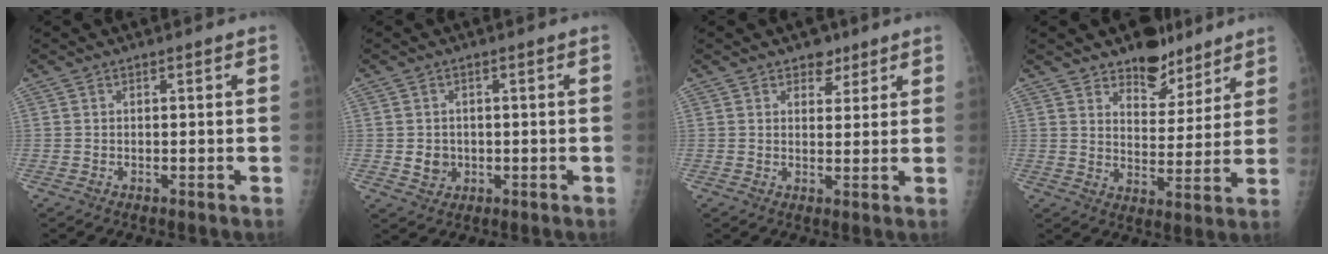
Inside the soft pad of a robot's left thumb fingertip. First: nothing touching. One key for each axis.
{"total": 3.3, "fx": -0.2, "fy": 3.0, "fz": 1.4, "tx": -0.007, "ty": 0.001, "tz": 0.006}
{"total": 3.9, "fx": 2.7, "fy": 2.6, "fz": 1.3, "tx": 0.006, "ty": -0.014, "tz": 0.039}
{"total": 9.8, "fx": 7.5, "fy": 5.4, "fz": 3.3, "tx": -0.010, "ty": -0.048, "tz": 0.120}